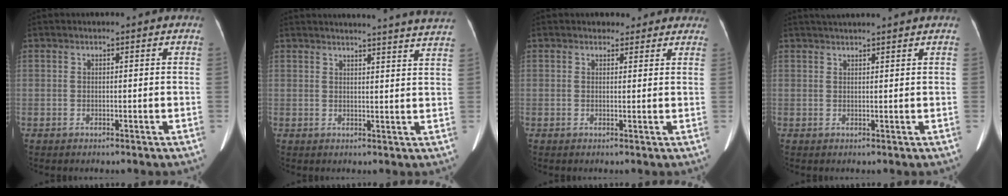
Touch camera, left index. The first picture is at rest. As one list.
[{"total": 19.0, "force": [18.3, -0.7, 5.1], "torque": [-0.070, -0.049, 0.204]}, {"total": 4.1, "force": [3.4, 2.3, 0.3], "torque": [0.013, 0.007, 0.032]}, {"total": 6.2, "force": [5.6, -0.6, 2.5], "torque": [-0.033, 0.031, 0.073]}]